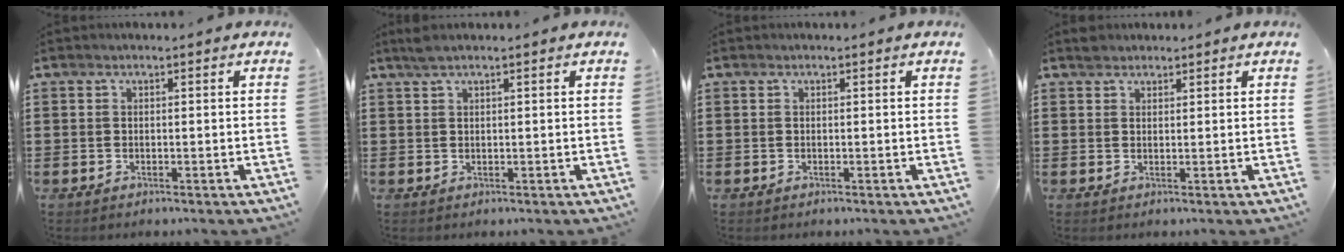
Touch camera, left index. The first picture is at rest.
{"total": 1.5, "force": [1.0, 0.0, 1.2], "torque": [-0.024, 0.000, 0.019]}
{"total": 0.0}
{"total": 1.5, "force": [1.3, 0.7, 0.0], "torque": [-0.005, 0.002, 0.028]}